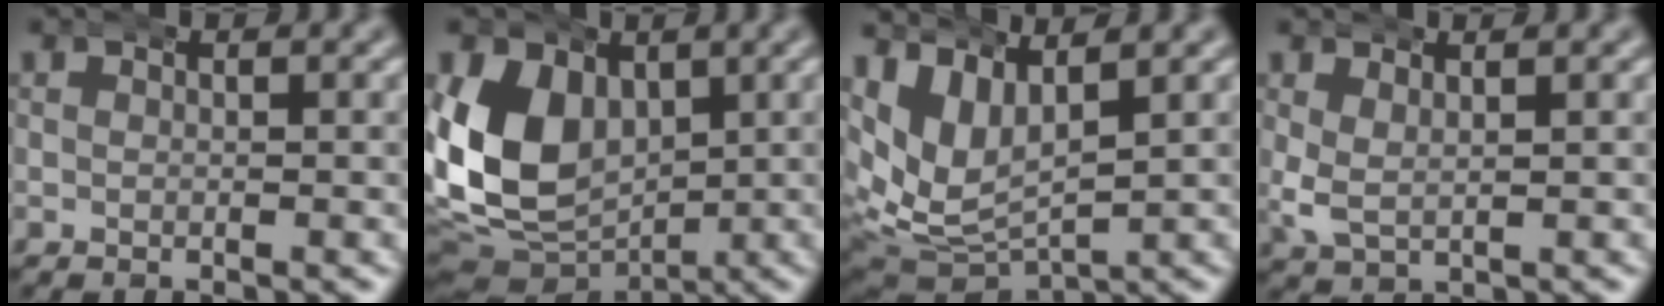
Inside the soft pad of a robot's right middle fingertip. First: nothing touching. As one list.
[{"total": 12.0, "force": [1.0, 9.6, 7.1], "torque": [-0.157, -0.030, 0.030]}, {"total": 9.8, "force": [1.8, 7.7, 5.8], "torque": [-0.134, -0.020, 0.033]}, {"total": 1.8, "force": [0.8, 1.0, 1.3], "torque": [-0.043, -0.015, 0.029]}]